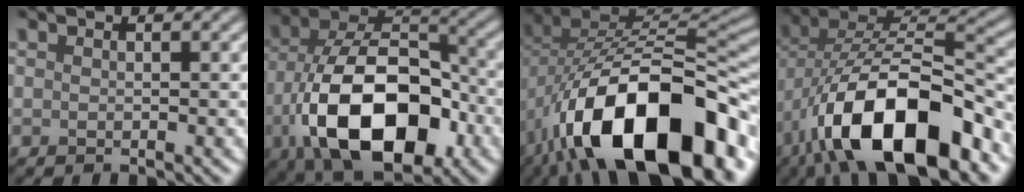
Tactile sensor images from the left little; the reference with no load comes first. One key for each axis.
{"total": 14.6, "fx": -5.3, "fy": 8.0, "fz": 11.0, "tx": -0.192, "ty": -0.015, "tz": -0.094}
{"total": 18.0, "fx": -8.0, "fy": 9.3, "fz": 13.2, "tx": -0.208, "ty": 0.002, "tz": -0.124}
{"total": 14.5, "fx": -7.6, "fy": 5.8, "fz": 10.9, "tx": -0.183, "ty": -0.001, "tz": -0.138}